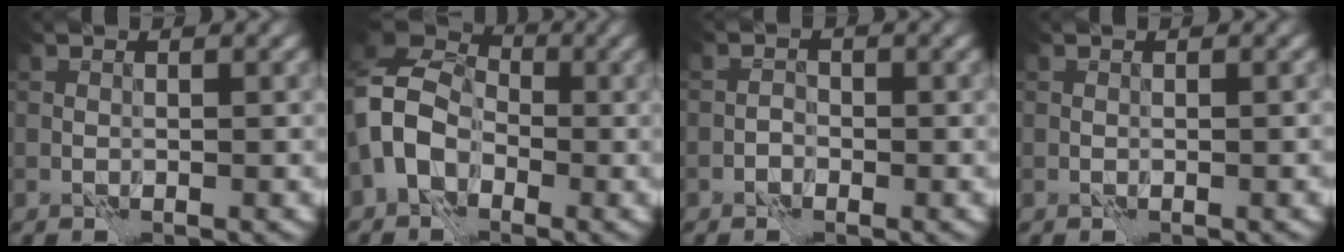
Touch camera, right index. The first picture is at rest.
{"total": 6.8, "force": [-2.7, 5.2, 3.5], "torque": [-0.072, 0.002, -0.063]}
{"total": 0.8, "force": [-0.6, 0.5, 0.2], "torque": [-0.003, 0.005, -0.015]}
{"total": 0.5, "force": [-0.3, 0.1, 0.4], "torque": [-0.007, -0.001, -0.005]}